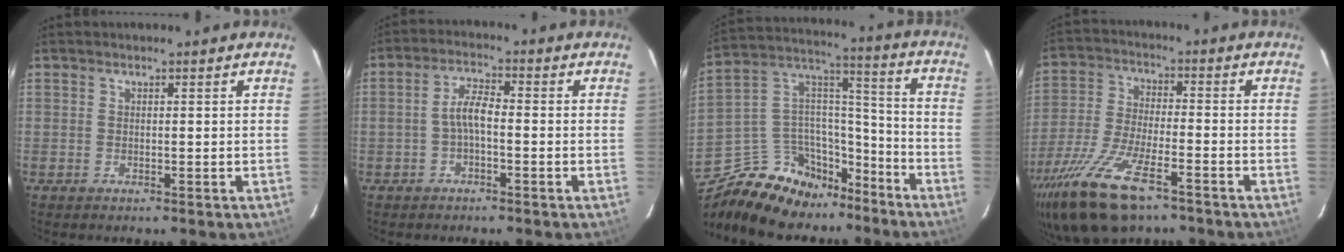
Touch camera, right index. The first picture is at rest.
{"total": 3.7, "force": [-1.2, 1.2, 3.3], "torque": [-0.068, 0.014, -0.025]}
{"total": 18.1, "force": [-13.1, 10.6, 6.5], "torque": [-0.152, 0.075, -0.200]}
{"total": 17.1, "force": [-11.1, 6.0, 11.5], "torque": [-0.253, -0.041, -0.211]}